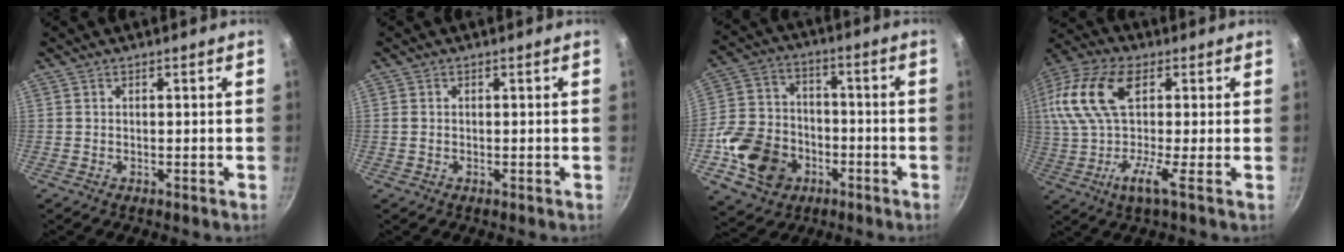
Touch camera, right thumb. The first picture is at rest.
{"total": 1.1, "force": [0.1, 0.9, 0.7], "torque": [-0.014, 0.002, 0.001]}
{"total": 16.3, "force": [-5.5, 12.9, 8.3], "torque": [-0.133, 0.041, -0.091]}
{"total": 19.3, "force": [3.0, 8.5, 17.1], "torque": [-0.358, 0.020, 0.026]}